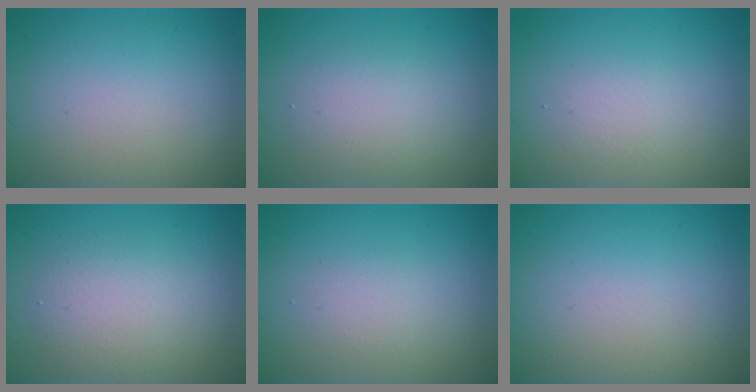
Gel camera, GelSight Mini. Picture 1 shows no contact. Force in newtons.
{"total": 2.7, "press": 2.7, "slide": 0.0}
{"total": 1.4, "press": 1.4, "slide": 0.1}
{"total": 3.3, "press": 3.3, "slide": 0.2}
{"total": 1.4, "press": 1.3, "slide": 0.1}
{"total": 0.0}